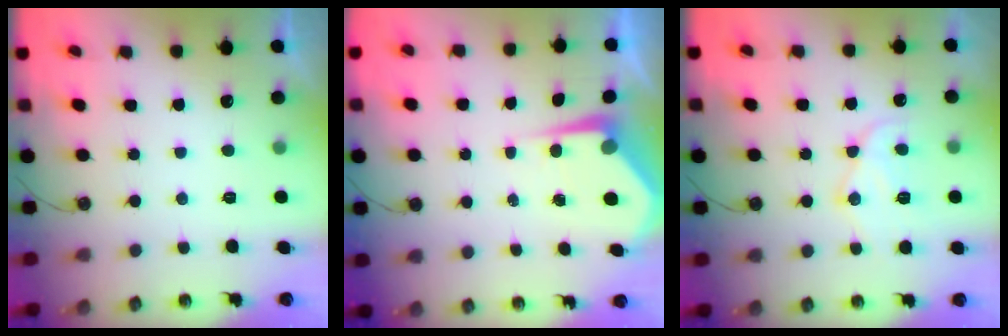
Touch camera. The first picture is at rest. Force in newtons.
{"total": 5.2, "press": 5.2, "slide": 0.6}
{"total": 13.5, "press": 13.5, "slide": 1.0}